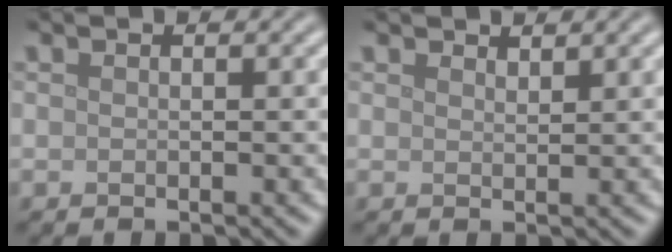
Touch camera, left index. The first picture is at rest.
{"total": 1.2, "force": [1.1, 0.2, 0.3], "torque": [-0.006, 0.001, 0.020]}